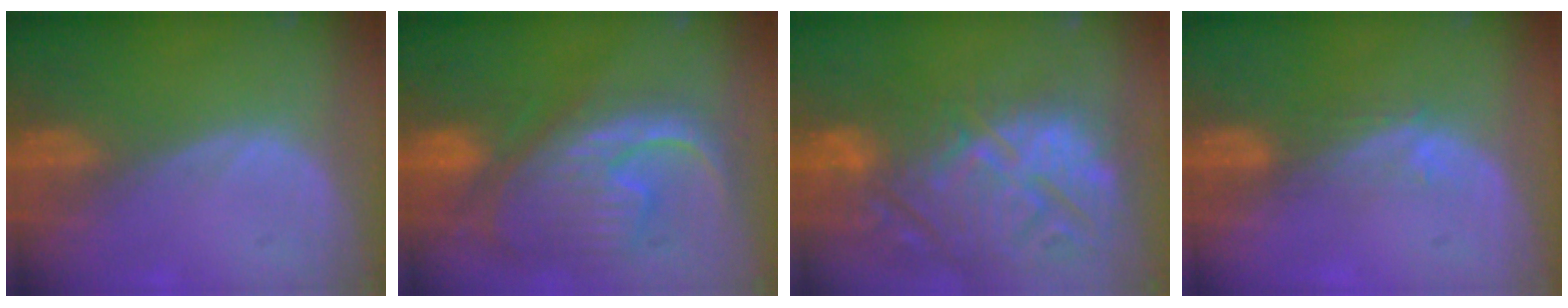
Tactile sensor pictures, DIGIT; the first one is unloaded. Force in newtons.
{"total": 12.5, "press": 10.7, "slide": 6.5}
{"total": 15.4, "press": 13.1, "slide": 8.0}
{"total": 2.9, "press": 2.4, "slide": 1.7}